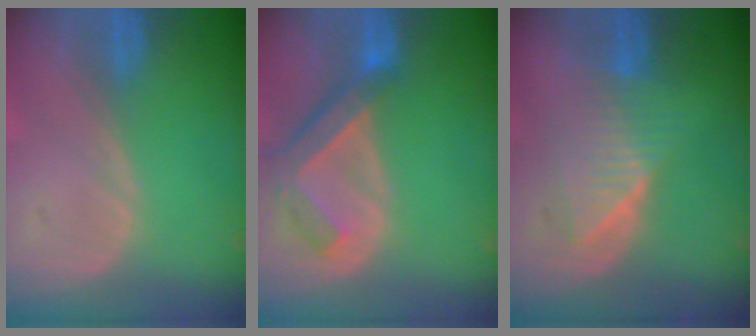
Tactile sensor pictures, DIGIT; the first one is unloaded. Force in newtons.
{"total": 7.0, "press": 6.1, "slide": 3.4}
{"total": 6.3, "press": 6.2, "slide": 1.0}